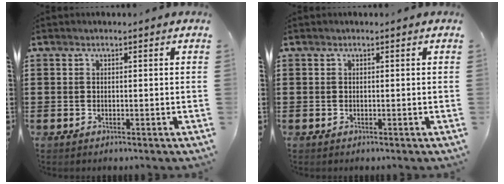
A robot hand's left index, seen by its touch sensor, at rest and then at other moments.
{"total": 0.0}